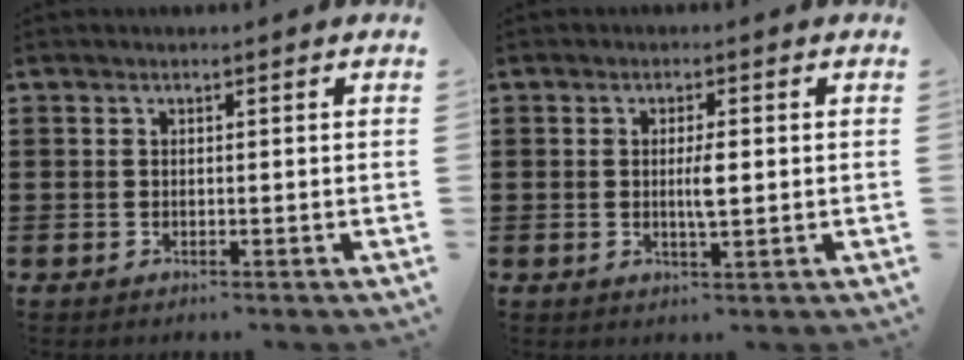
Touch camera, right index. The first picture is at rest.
{"total": 3.3, "force": [0.1, 0.7, 3.2], "torque": [-0.058, -0.001, 0.000]}